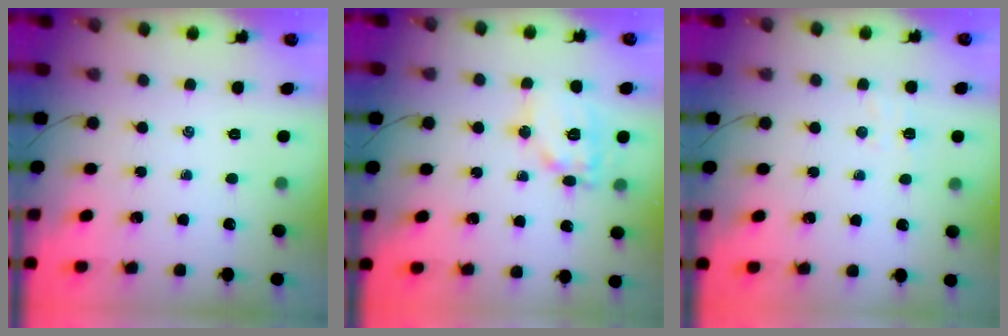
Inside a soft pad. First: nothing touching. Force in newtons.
{"total": 12.9, "press": 12.9, "slide": 0.7}
{"total": 3.8, "press": 3.7, "slide": 0.5}